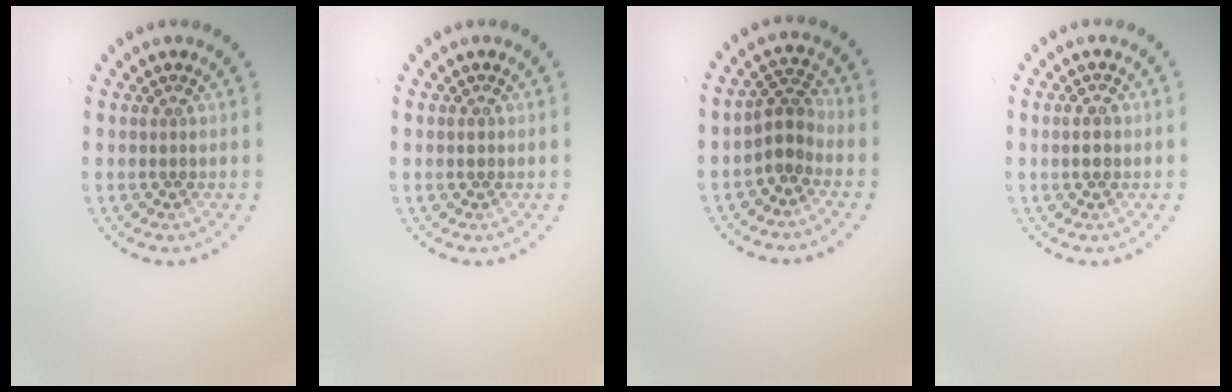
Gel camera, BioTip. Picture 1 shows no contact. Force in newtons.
{"total": 0.7, "press": 0.7, "slide": 0.1}
{"total": 2.4, "press": 1.9, "slide": 1.4}
{"total": 1.2, "press": 1.2, "slide": 0.0}